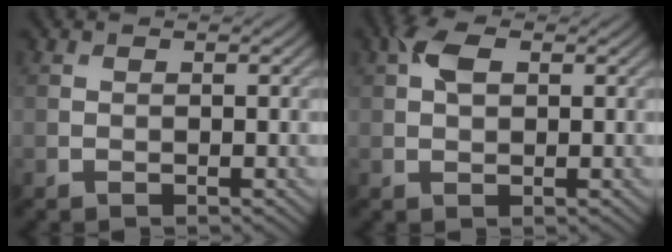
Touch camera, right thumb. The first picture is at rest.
{"total": 3.4, "force": [1.1, 1.9, 2.5], "torque": [-0.056, 0.009, 0.016]}